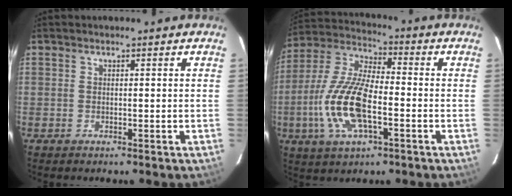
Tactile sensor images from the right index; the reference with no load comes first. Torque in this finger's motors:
{"motor_torque": [1.65, -0.49, 0.76, 0.21]}